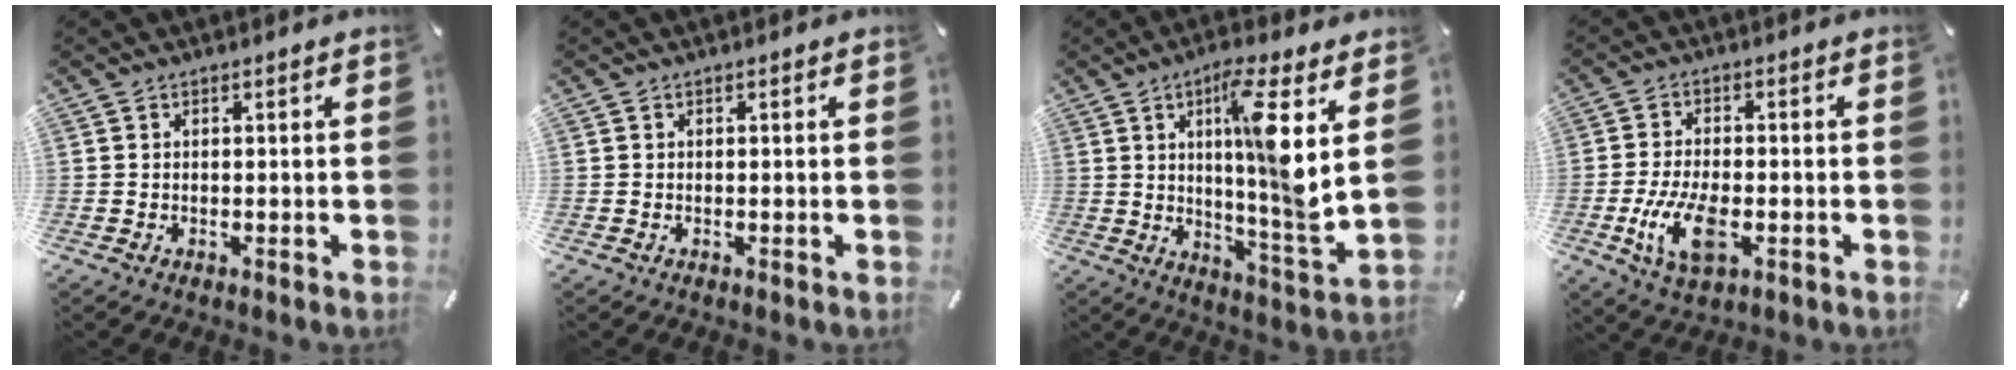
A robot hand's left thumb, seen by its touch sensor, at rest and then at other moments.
{"total": 0.0}
{"total": 13.3, "force": [4.1, 0.6, 12.6], "torque": [-0.207, -0.023, 0.059]}
{"total": 10.5, "force": [-3.1, 5.2, 8.6], "torque": [-0.194, -0.009, -0.054]}